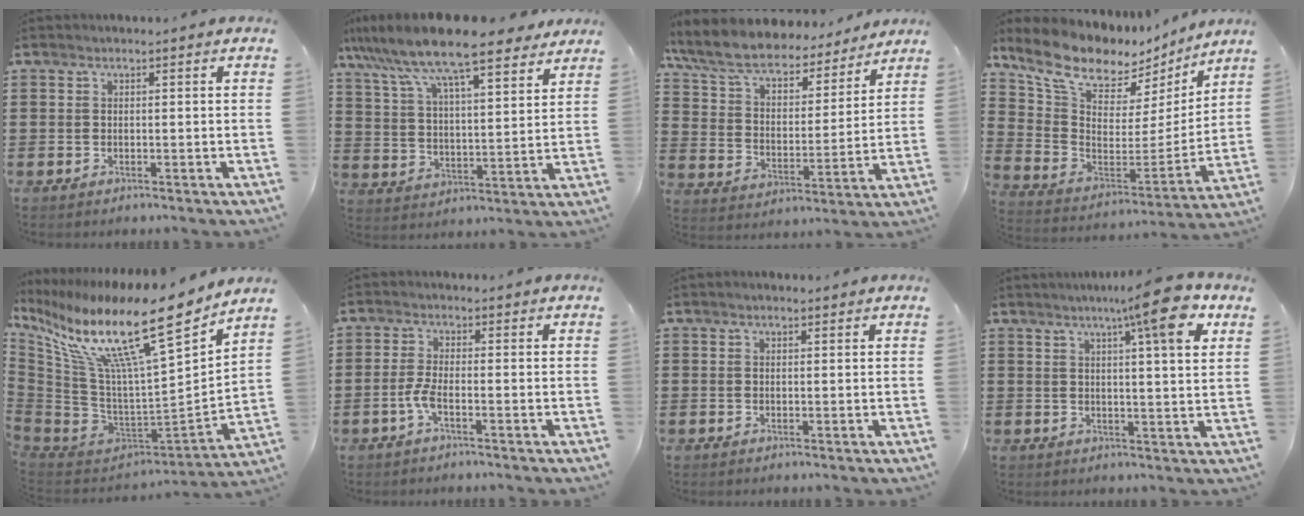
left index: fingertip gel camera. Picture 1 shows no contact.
{"total": 11.6, "force": [9.9, 1.4, 5.9], "torque": [-0.153, -0.044, 0.167]}
{"total": 8.4, "force": [7.6, 2.0, 3.0], "torque": [-0.092, -0.045, 0.132]}
{"total": 10.2, "force": [8.7, 4.0, 3.7], "torque": [-0.114, -0.061, 0.154]}
{"total": 17.0, "force": [10.9, 2.7, 12.8], "torque": [-0.250, -0.080, 0.170]}
{"total": 2.9, "force": [-1.3, 0.5, 2.5], "torque": [-0.066, -0.006, -0.030]}
{"total": 0.6, "force": [0.4, 0.3, 0.3], "torque": [-0.006, 0.005, 0.007]}
{"total": 10.2, "force": [6.1, 0.8, 8.2], "torque": [-0.124, -0.020, 0.094]}